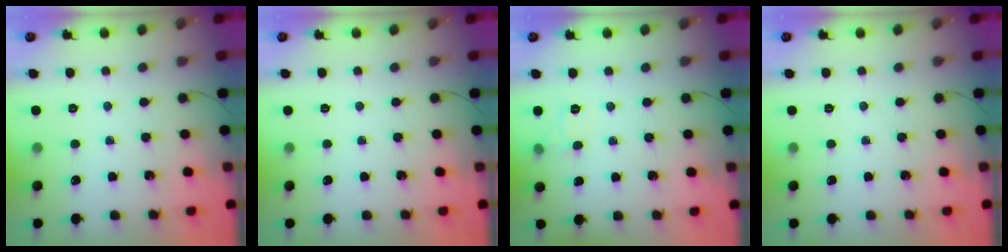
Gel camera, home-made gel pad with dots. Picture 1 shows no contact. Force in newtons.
{"total": 0.0}
{"total": 6.0, "press": 5.8, "slide": 1.6}
{"total": 0.0}